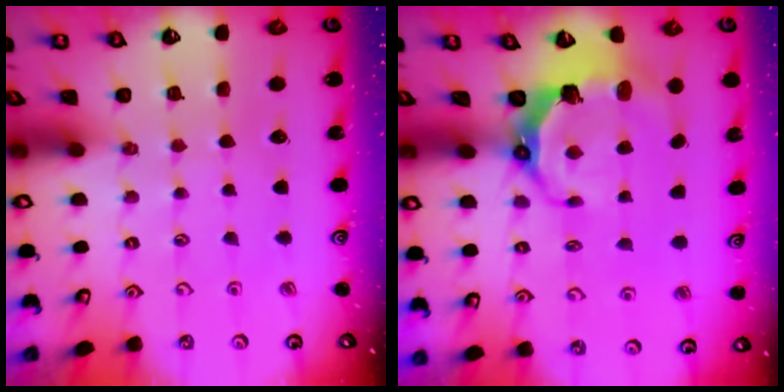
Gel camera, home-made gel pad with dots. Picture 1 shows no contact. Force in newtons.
{"total": 8.7, "press": 7.0, "slide": 5.2}